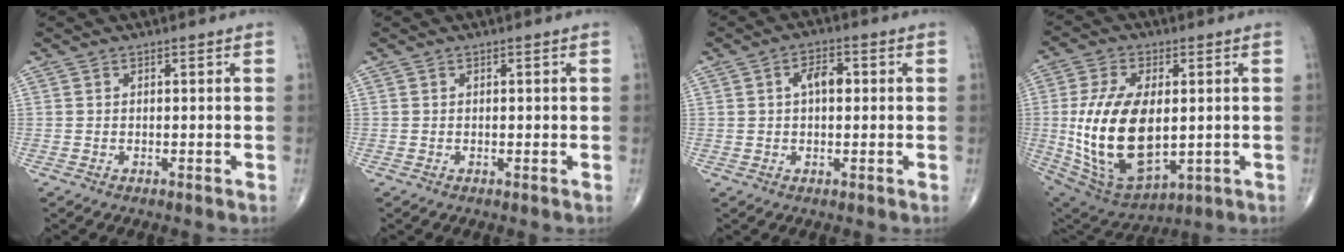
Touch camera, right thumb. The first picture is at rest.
{"total": 0.6, "force": [0.0, 0.3, 0.5], "torque": [-0.005, 0.000, 0.002]}
{"total": 4.8, "force": [0.8, 2.7, 3.9], "torque": [-0.059, 0.010, 0.009]}
{"total": 20.5, "force": [-0.4, 11.1, 17.3], "torque": [-0.336, -0.013, 0.015]}